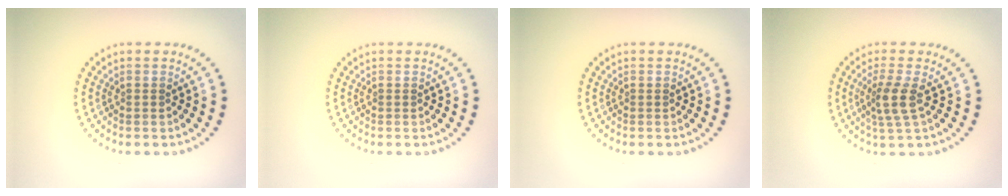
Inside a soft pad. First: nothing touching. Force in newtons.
{"total": 0.0}
{"total": 0.0}
{"total": 2.7, "press": 2.1, "slide": 1.7}